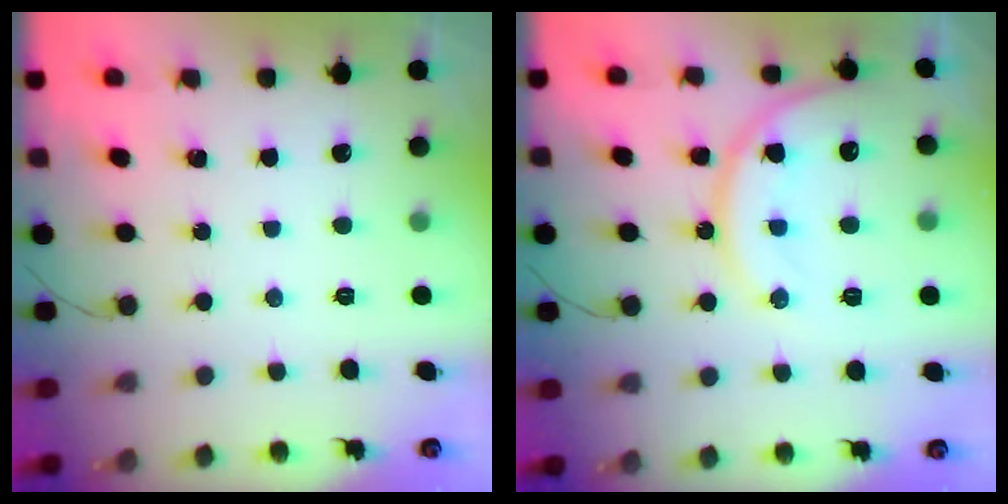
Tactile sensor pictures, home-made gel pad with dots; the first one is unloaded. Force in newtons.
{"total": 15.2, "press": 15.1, "slide": 1.5}